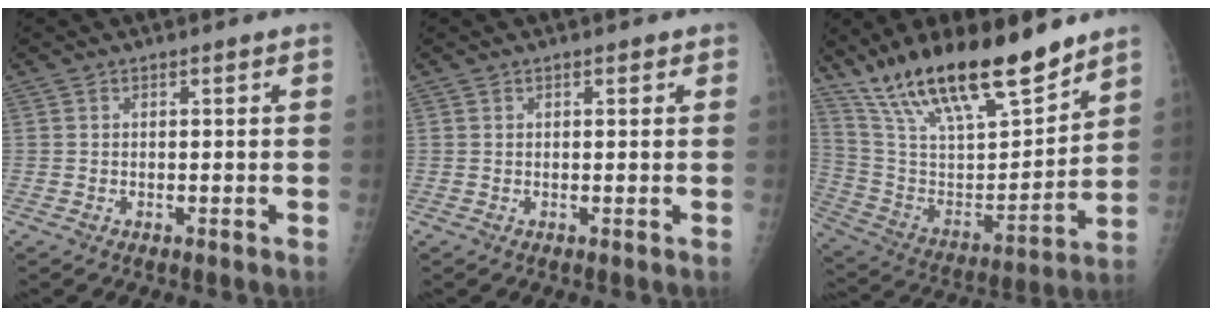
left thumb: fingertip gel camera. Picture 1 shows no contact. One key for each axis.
{"total": 1.1, "fx": 0.7, "fy": 0.5, "fz": 0.8, "tx": -0.008, "ty": -0.001, "tz": 0.007}
{"total": 24.6, "fx": 18.4, "fy": 6.8, "fz": 14.9, "tx": -0.236, "ty": -0.072, "tz": 0.331}